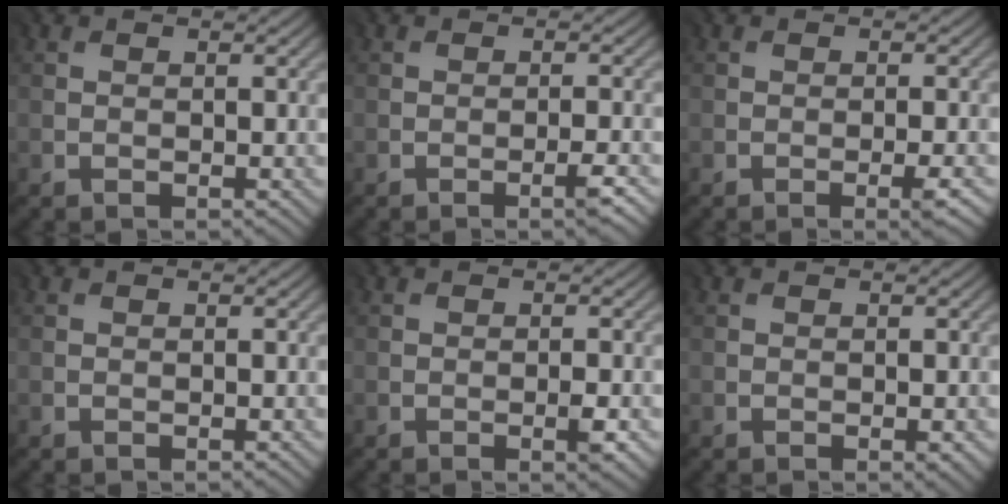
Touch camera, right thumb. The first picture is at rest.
{"total": 2.3, "force": [-1.4, -0.1, 1.8], "torque": [-0.028, -0.001, -0.023]}
{"total": 2.2, "force": [-1.1, 0.0, 1.8], "torque": [-0.030, -0.004, -0.017]}
{"total": 0.0}
{"total": 1.8, "force": [-0.8, 0.1, 1.6], "torque": [-0.027, -0.005, -0.010]}
{"total": 1.3, "force": [-0.4, 0.4, 1.2], "torque": [-0.020, -0.004, -0.003]}